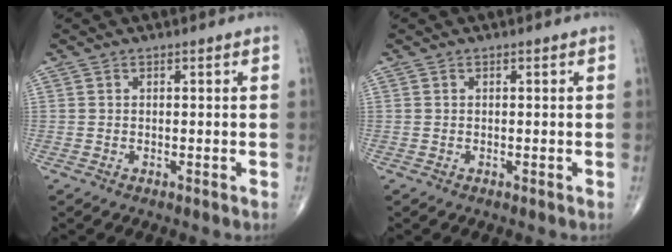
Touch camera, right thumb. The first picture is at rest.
{"total": 0.0}